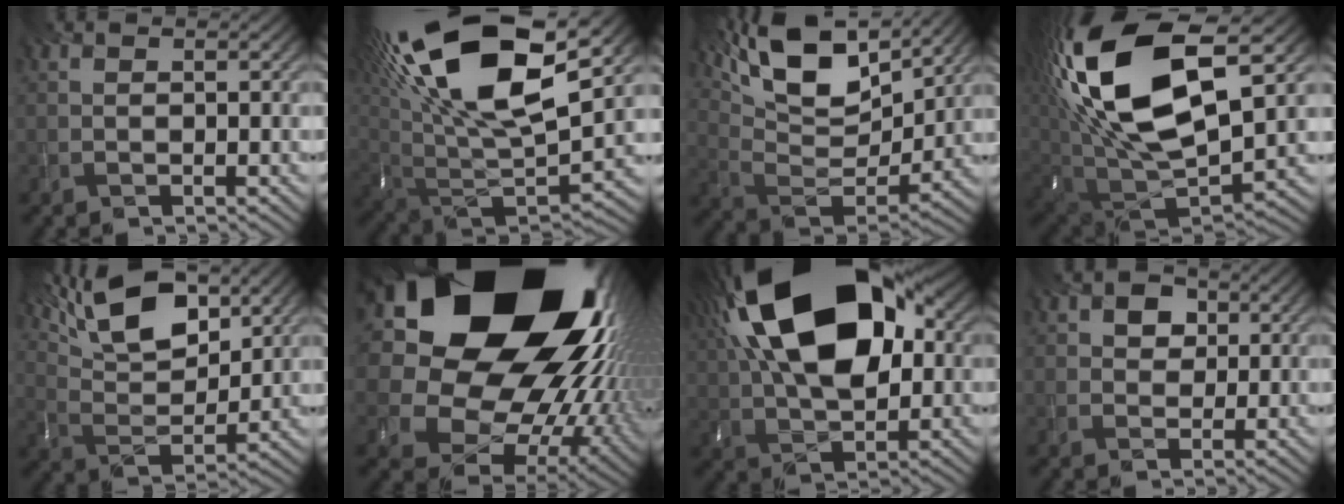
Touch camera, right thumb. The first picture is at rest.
{"total": 20.6, "force": [9.9, 9.2, 15.6], "torque": [-0.338, 0.020, 0.184]}
{"total": 14.4, "force": [9.9, 5.5, 8.9], "torque": [-0.182, 0.001, 0.172]}
{"total": 19.8, "force": [7.4, 10.5, 15.0], "torque": [-0.350, 0.009, 0.149]}
{"total": 14.2, "force": [9.3, 5.5, 9.3], "torque": [-0.181, 0.020, 0.147]}
{"total": 25.1, "force": [9.4, 18.8, 13.7], "torque": [-0.282, -0.023, 0.148]}
{"total": 20.4, "force": [6.2, 11.4, 15.7], "torque": [-0.285, 0.054, 0.082]}
{"total": 2.8, "force": [1.0, 2.3, 1.2], "torque": [-0.024, 0.004, 0.013]}